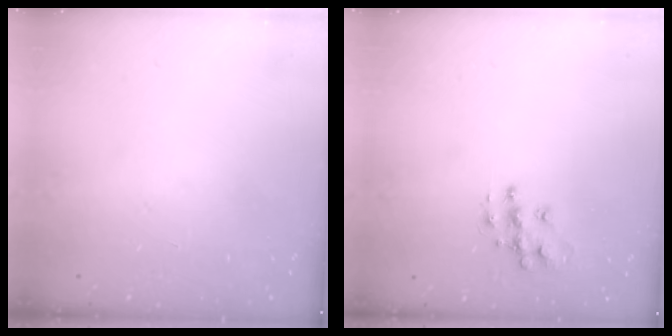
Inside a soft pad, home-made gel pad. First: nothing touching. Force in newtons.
{"total": 10.2, "press": 10.2, "slide": 0.7}